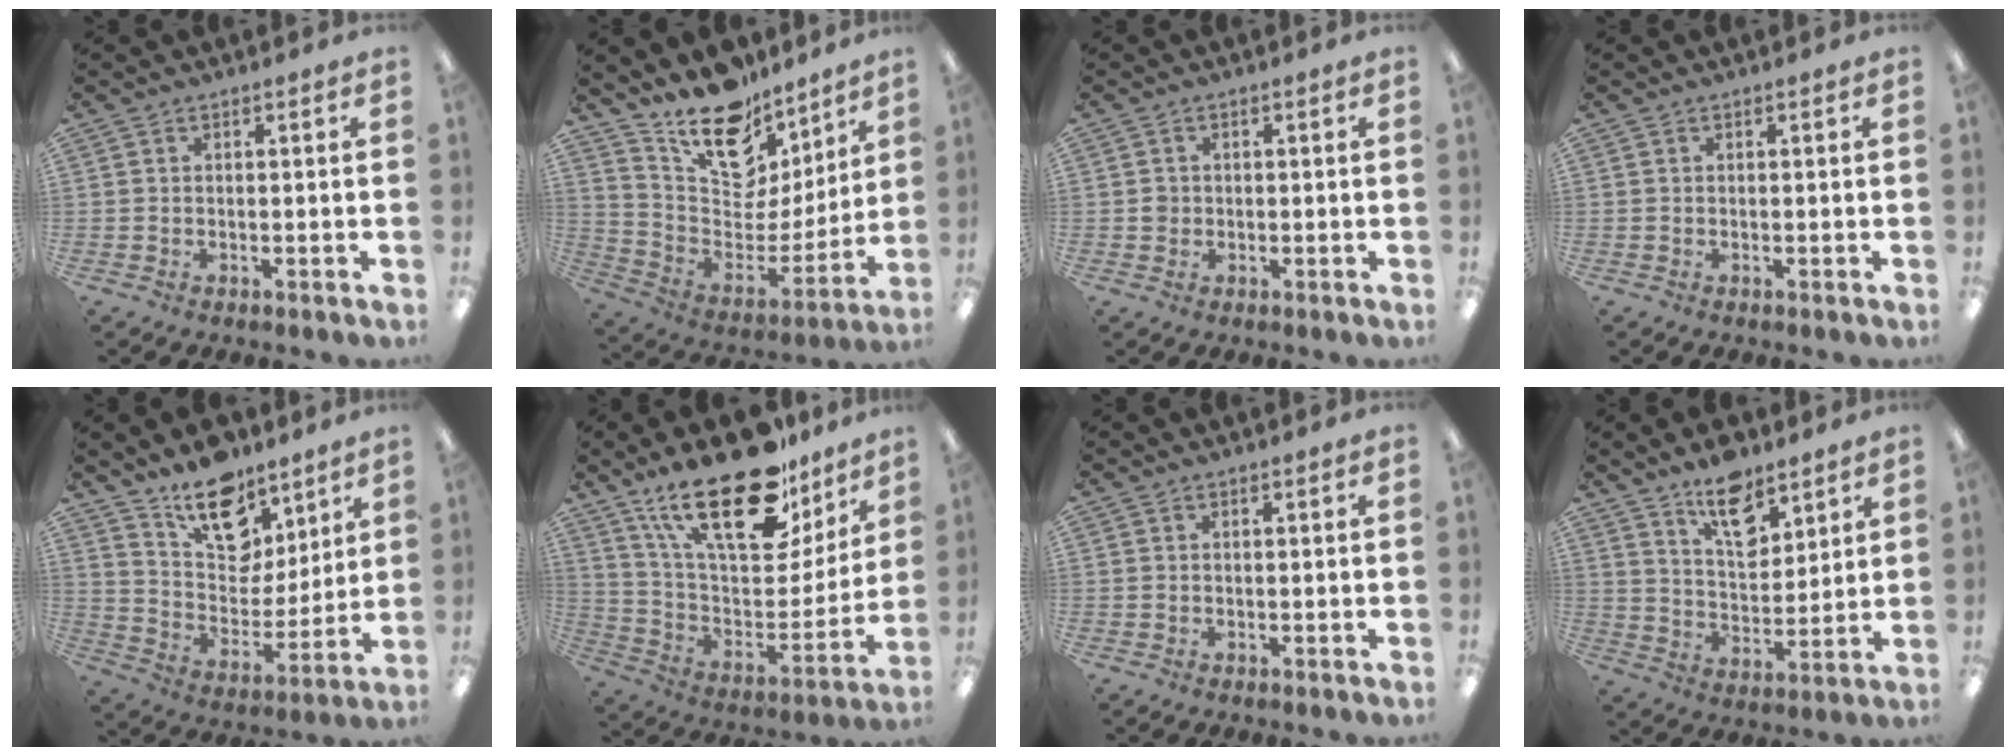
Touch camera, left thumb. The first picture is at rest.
{"total": 18.9, "force": [14.2, 10.0, 7.6], "torque": [-0.131, -0.107, 0.256]}
{"total": 1.8, "force": [0.0, 1.8, 0.4], "torque": [-0.001, 0.003, -0.004]}
{"total": 0.0}
{"total": 16.7, "force": [12.0, 9.5, 6.7], "torque": [-0.098, -0.083, 0.218]}
{"total": 28.1, "force": [18.5, 12.0, 17.3], "torque": [-0.279, -0.112, 0.318]}
{"total": 0.0}
{"total": 12.0, "force": [8.6, 6.0, 5.8], "torque": [-0.083, -0.047, 0.154]}